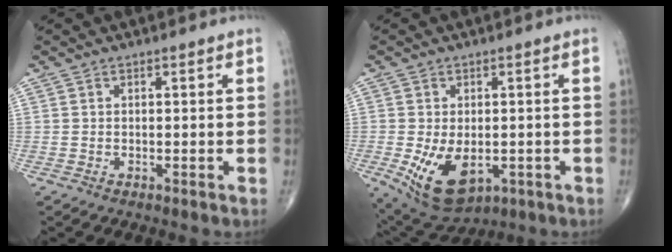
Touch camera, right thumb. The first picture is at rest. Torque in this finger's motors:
{"motor_torque": [-0.06, 0.22, 0.68, 0.44, 0.11]}